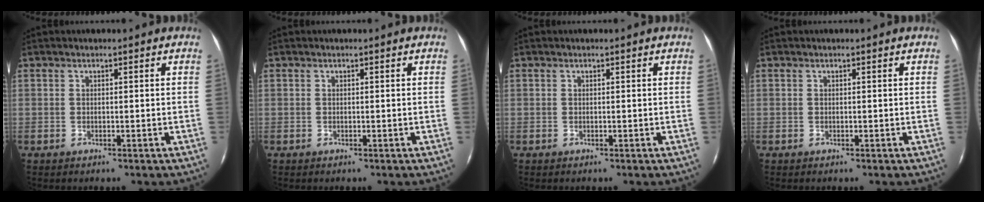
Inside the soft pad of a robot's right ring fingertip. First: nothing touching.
{"total": 0.0}
{"total": 0.0}
{"total": 0.0}